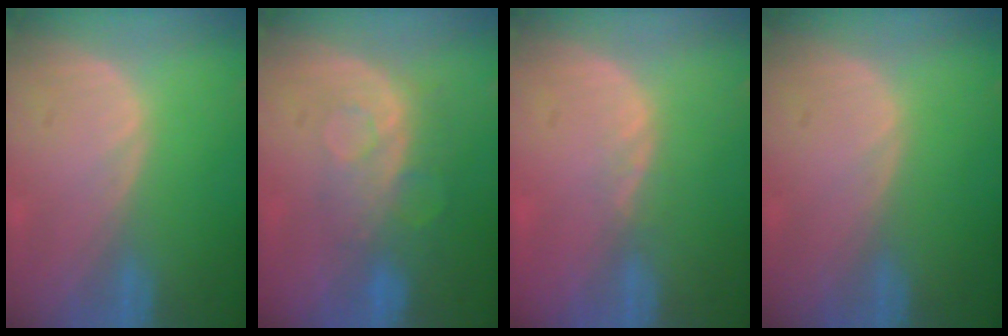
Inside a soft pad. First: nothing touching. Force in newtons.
{"total": 8.4, "press": 7.0, "slide": 4.5}
{"total": 1.5, "press": 1.2, "slide": 0.8}
{"total": 0.0}